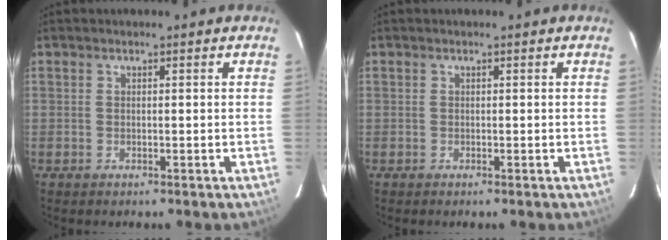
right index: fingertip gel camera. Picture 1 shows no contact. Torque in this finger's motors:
{"motor_torque": [0.03, 0.03, -0.04, -0.04]}